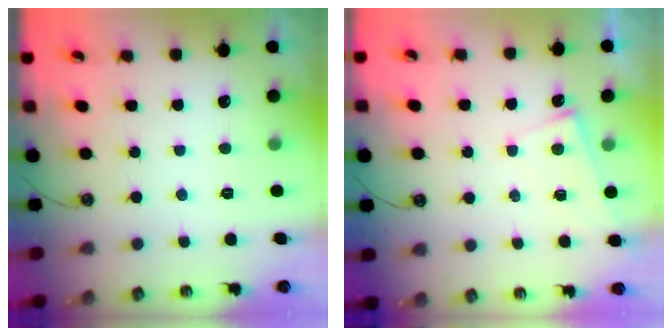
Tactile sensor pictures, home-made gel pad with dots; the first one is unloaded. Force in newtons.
{"total": 1.8, "press": 1.8, "slide": 0.3}